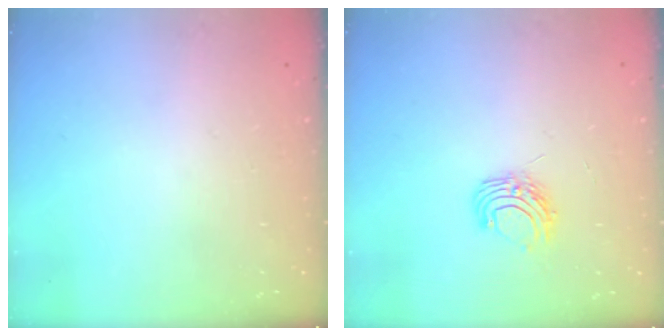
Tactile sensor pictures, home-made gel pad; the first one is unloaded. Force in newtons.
{"total": 6.9, "press": 6.9, "slide": 0.6}